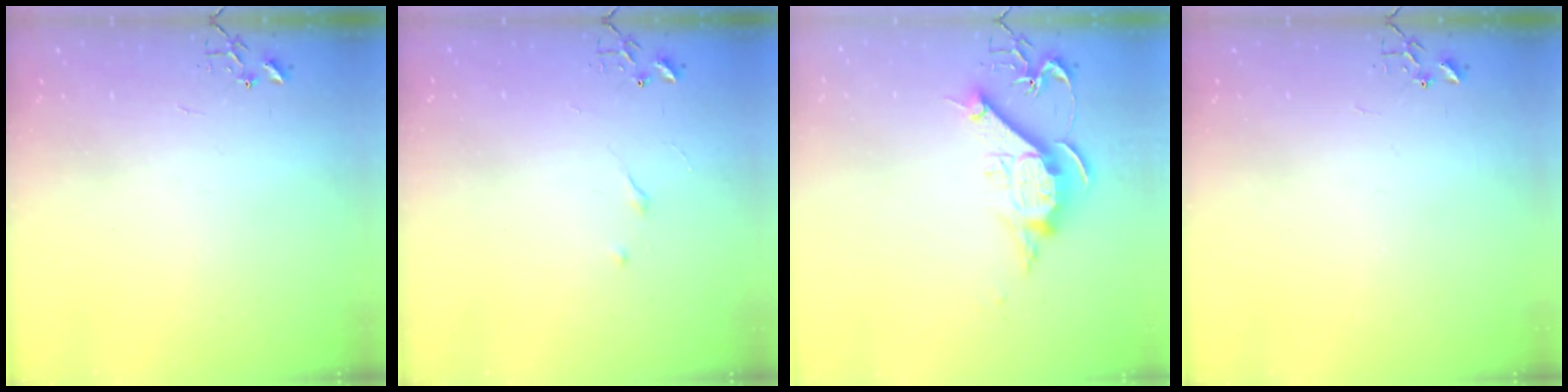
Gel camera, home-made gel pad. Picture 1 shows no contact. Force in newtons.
{"total": 2.7, "press": 2.7, "slide": 0.4}
{"total": 12.1, "press": 12.0, "slide": 1.3}
{"total": 0.0}